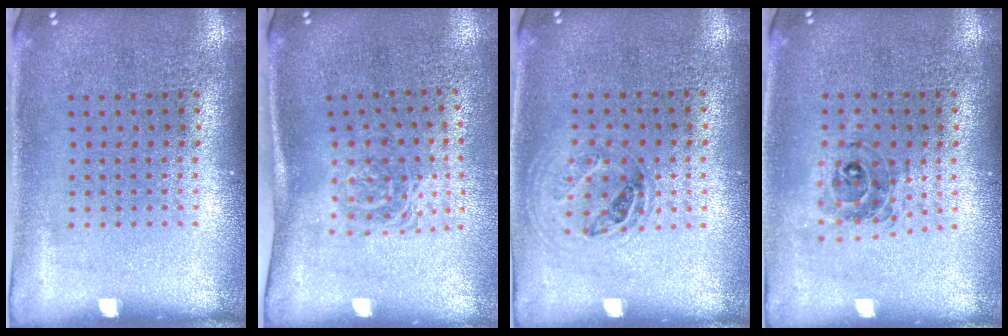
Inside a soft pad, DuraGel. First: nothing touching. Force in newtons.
{"total": 1.6, "press": 1.2, "slide": 1.2}
{"total": 1.0, "press": 0.9, "slide": 0.4}
{"total": 0.5, "press": 0.5, "slide": 0.0}